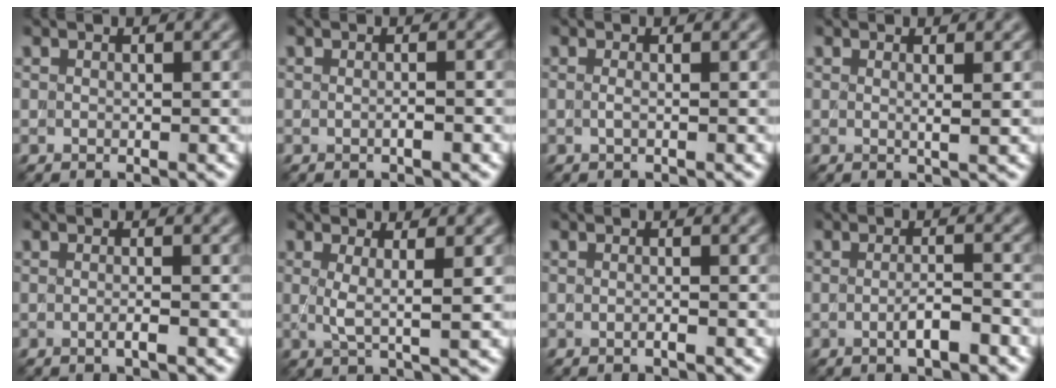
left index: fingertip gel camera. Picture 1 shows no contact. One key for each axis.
{"total": 1.0, "fx": -0.1, "fy": 0.3, "fz": 1.0, "tx": -0.012, "ty": -0.002, "tz": -0.009}
{"total": 0.7, "fx": 0.0, "fy": 0.3, "fz": 0.7, "tx": -0.013, "ty": -0.004, "tz": -0.006}
{"total": 1.5, "fx": 0.3, "fy": 0.4, "fz": 1.4, "tx": -0.019, "ty": 0.002, "tz": -0.001}
{"total": 1.2, "fx": -0.2, "fy": 0.3, "fz": 1.2, "tx": -0.014, "ty": -0.002, "tz": -0.010}
{"total": 2.5, "fx": 0.5, "fy": 0.5, "fz": 2.4, "tx": -0.048, "ty": -0.006, "tz": 0.005}
{"total": 0.8, "fx": -0.1, "fy": 0.3, "fz": 0.7, "tx": -0.010, "ty": -0.006, "tz": -0.011}
{"total": 2.3, "fx": -0.7, "fy": 0.5, "fz": 2.2, "tx": -0.036, "ty": 0.005, "tz": -0.015}